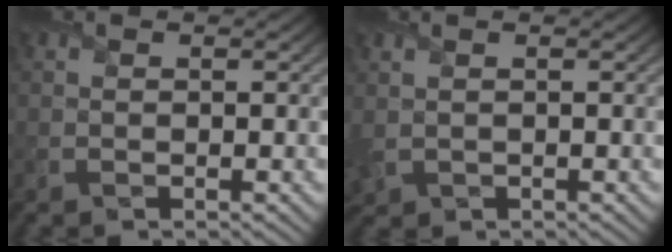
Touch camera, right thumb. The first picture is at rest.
{"total": 1.7, "force": [0.3, 1.1, 1.2], "torque": [-0.043, -0.002, 0.011]}